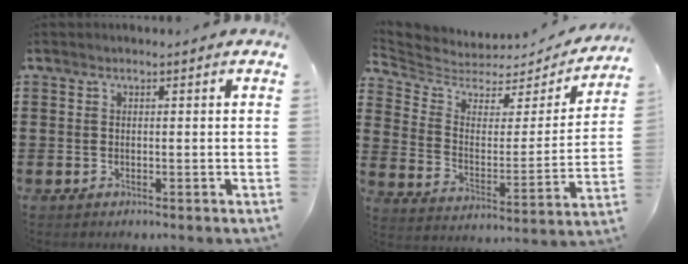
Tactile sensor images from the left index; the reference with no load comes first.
{"total": 4.6, "force": [4.0, 2.0, 0.9], "torque": [-0.048, -0.032, 0.063]}